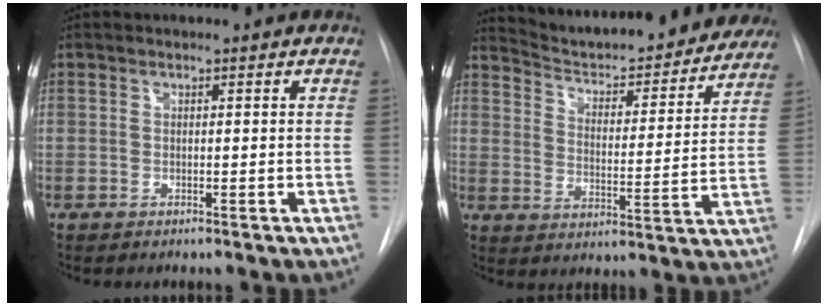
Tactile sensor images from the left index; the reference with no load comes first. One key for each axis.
{"total": 23.3, "fx": 21.5, "fy": 4.4, "fz": 7.8, "tx": -0.115, "ty": -0.033, "tz": 0.286}